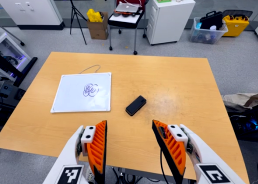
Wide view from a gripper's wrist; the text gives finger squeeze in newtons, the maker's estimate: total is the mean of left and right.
{"total": 0.0}